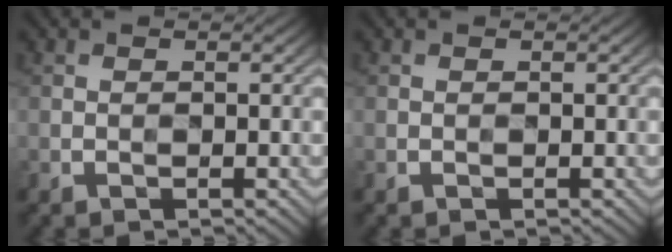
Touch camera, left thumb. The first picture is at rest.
{"total": 0.0}